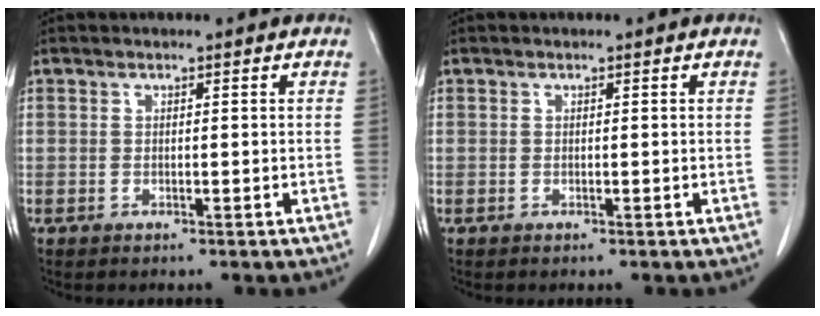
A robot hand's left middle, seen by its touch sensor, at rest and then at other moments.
{"total": 0.0}